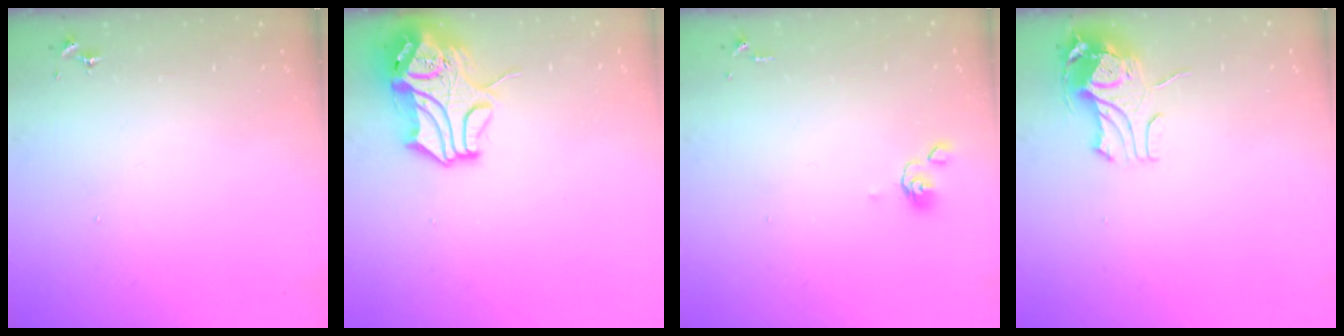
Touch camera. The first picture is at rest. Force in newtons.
{"total": 14.0, "press": 13.8, "slide": 2.1}
{"total": 4.9, "press": 4.8, "slide": 0.9}
{"total": 10.8, "press": 10.8, "slide": 1.2}